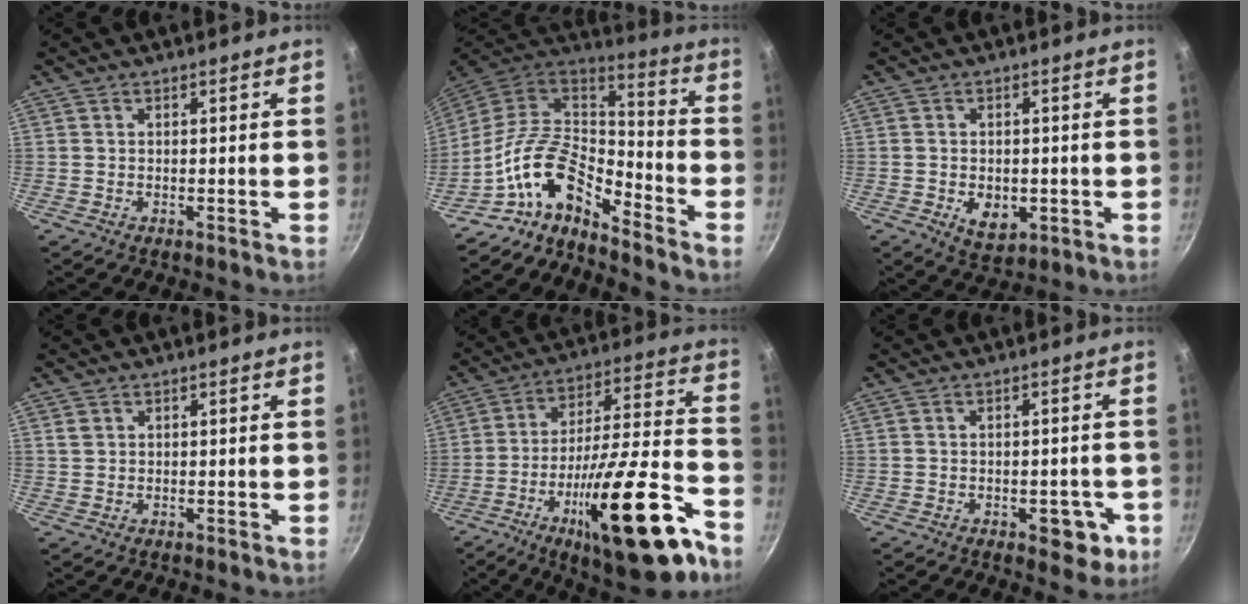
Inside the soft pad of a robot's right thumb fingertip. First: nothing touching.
{"total": 14.7, "force": [-9.3, 7.0, 9.0], "torque": [-0.141, 0.073, -0.200]}
{"total": 6.1, "force": [-1.4, 4.2, 4.3], "torque": [-0.049, -0.005, -0.011]}
{"total": 1.2, "force": [0.6, 1.0, 0.5], "torque": [-0.005, 0.003, 0.011]}
{"total": 25.9, "force": [-13.3, 7.4, 20.9], "torque": [-0.289, 0.067, -0.211]}
{"total": 6.3, "force": [-2.3, 3.6, 4.5], "torque": [-0.024, 0.015, -0.023]}